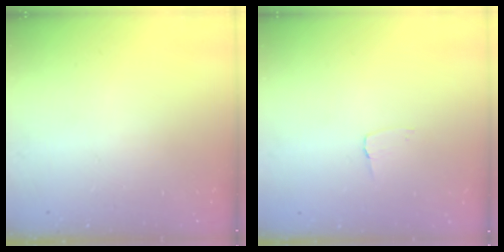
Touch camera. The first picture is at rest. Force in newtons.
{"total": 2.6, "press": 2.6, "slide": 0.2}